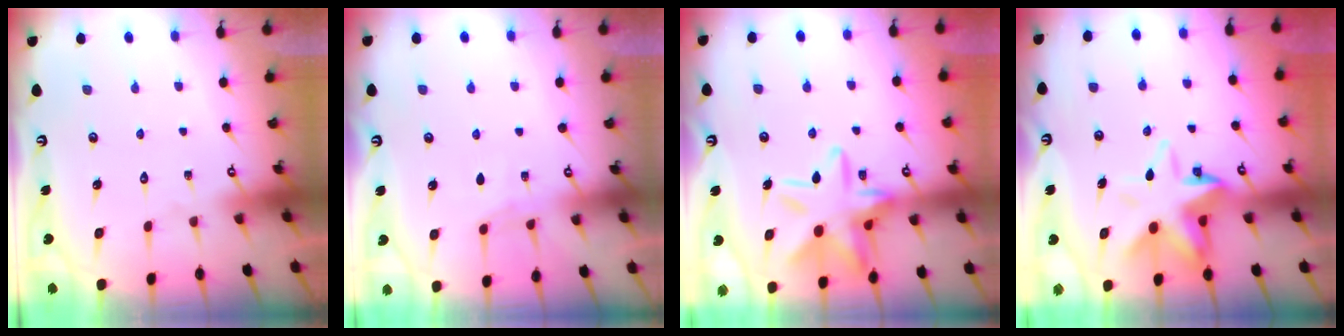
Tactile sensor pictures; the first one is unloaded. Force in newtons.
{"total": 4.8, "press": 4.8, "slide": 0.6}
{"total": 16.9, "press": 16.8, "slide": 1.2}
{"total": 9.5, "press": 9.4, "slide": 1.7}